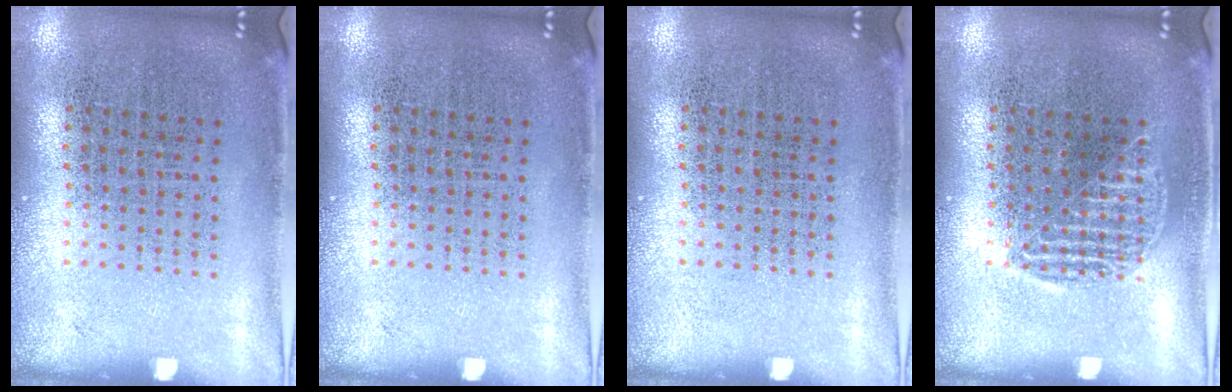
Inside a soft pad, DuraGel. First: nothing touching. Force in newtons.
{"total": 0.0}
{"total": 0.0}
{"total": 1.2, "press": 1.2, "slide": 0.2}